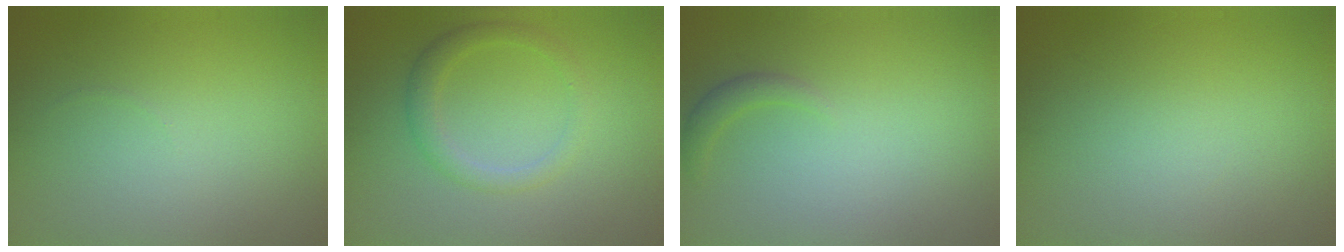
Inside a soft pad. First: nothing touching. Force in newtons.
{"total": 2.3, "press": 2.3, "slide": 0.0}
{"total": 1.2, "press": 1.2, "slide": 0.2}
{"total": 0.0}